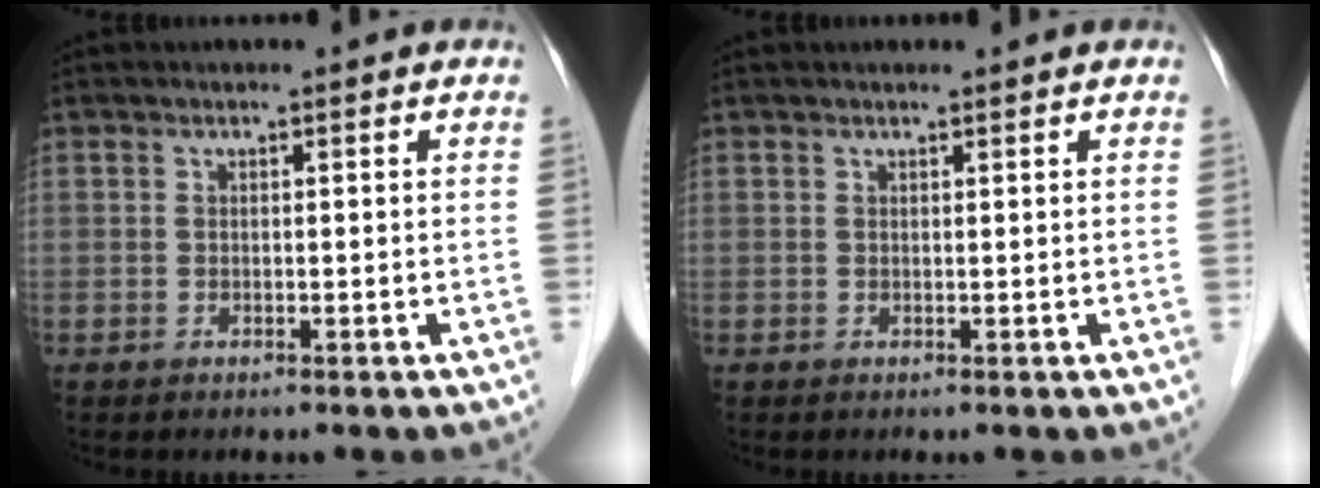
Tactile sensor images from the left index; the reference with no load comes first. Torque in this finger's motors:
{"motor_torque": [0.17, -0.15, 0.08, 0.00]}